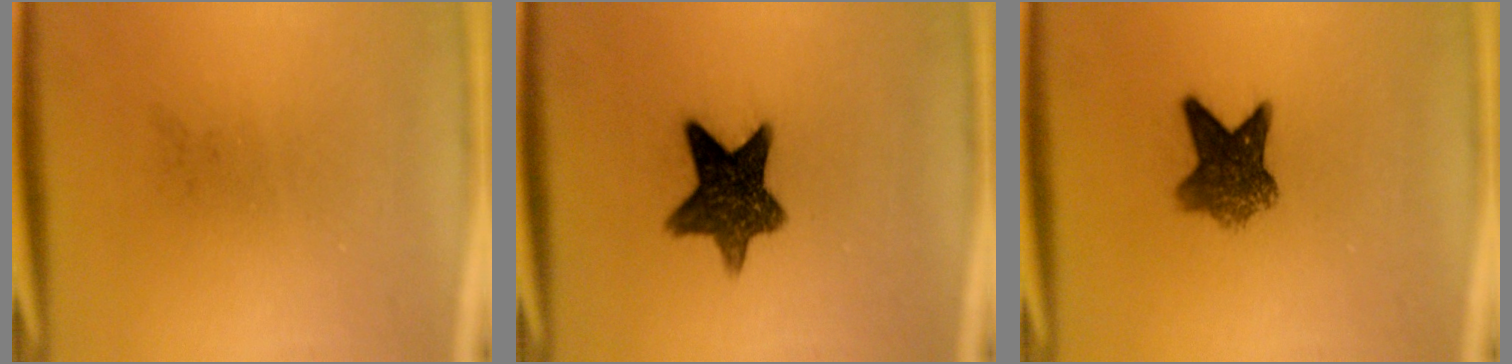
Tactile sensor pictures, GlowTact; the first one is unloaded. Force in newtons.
{"total": 10.7}
{"total": 6.8}